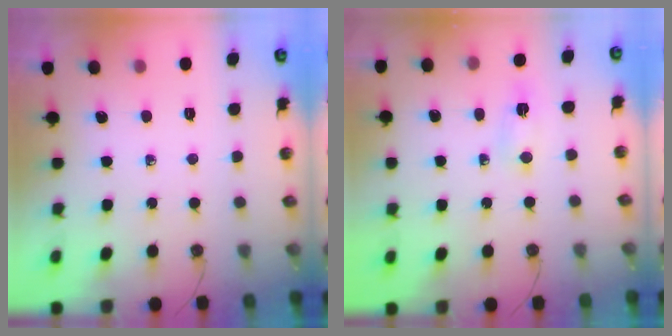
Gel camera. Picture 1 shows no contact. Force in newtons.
{"total": 2.6, "press": 1.3, "slide": 2.2}